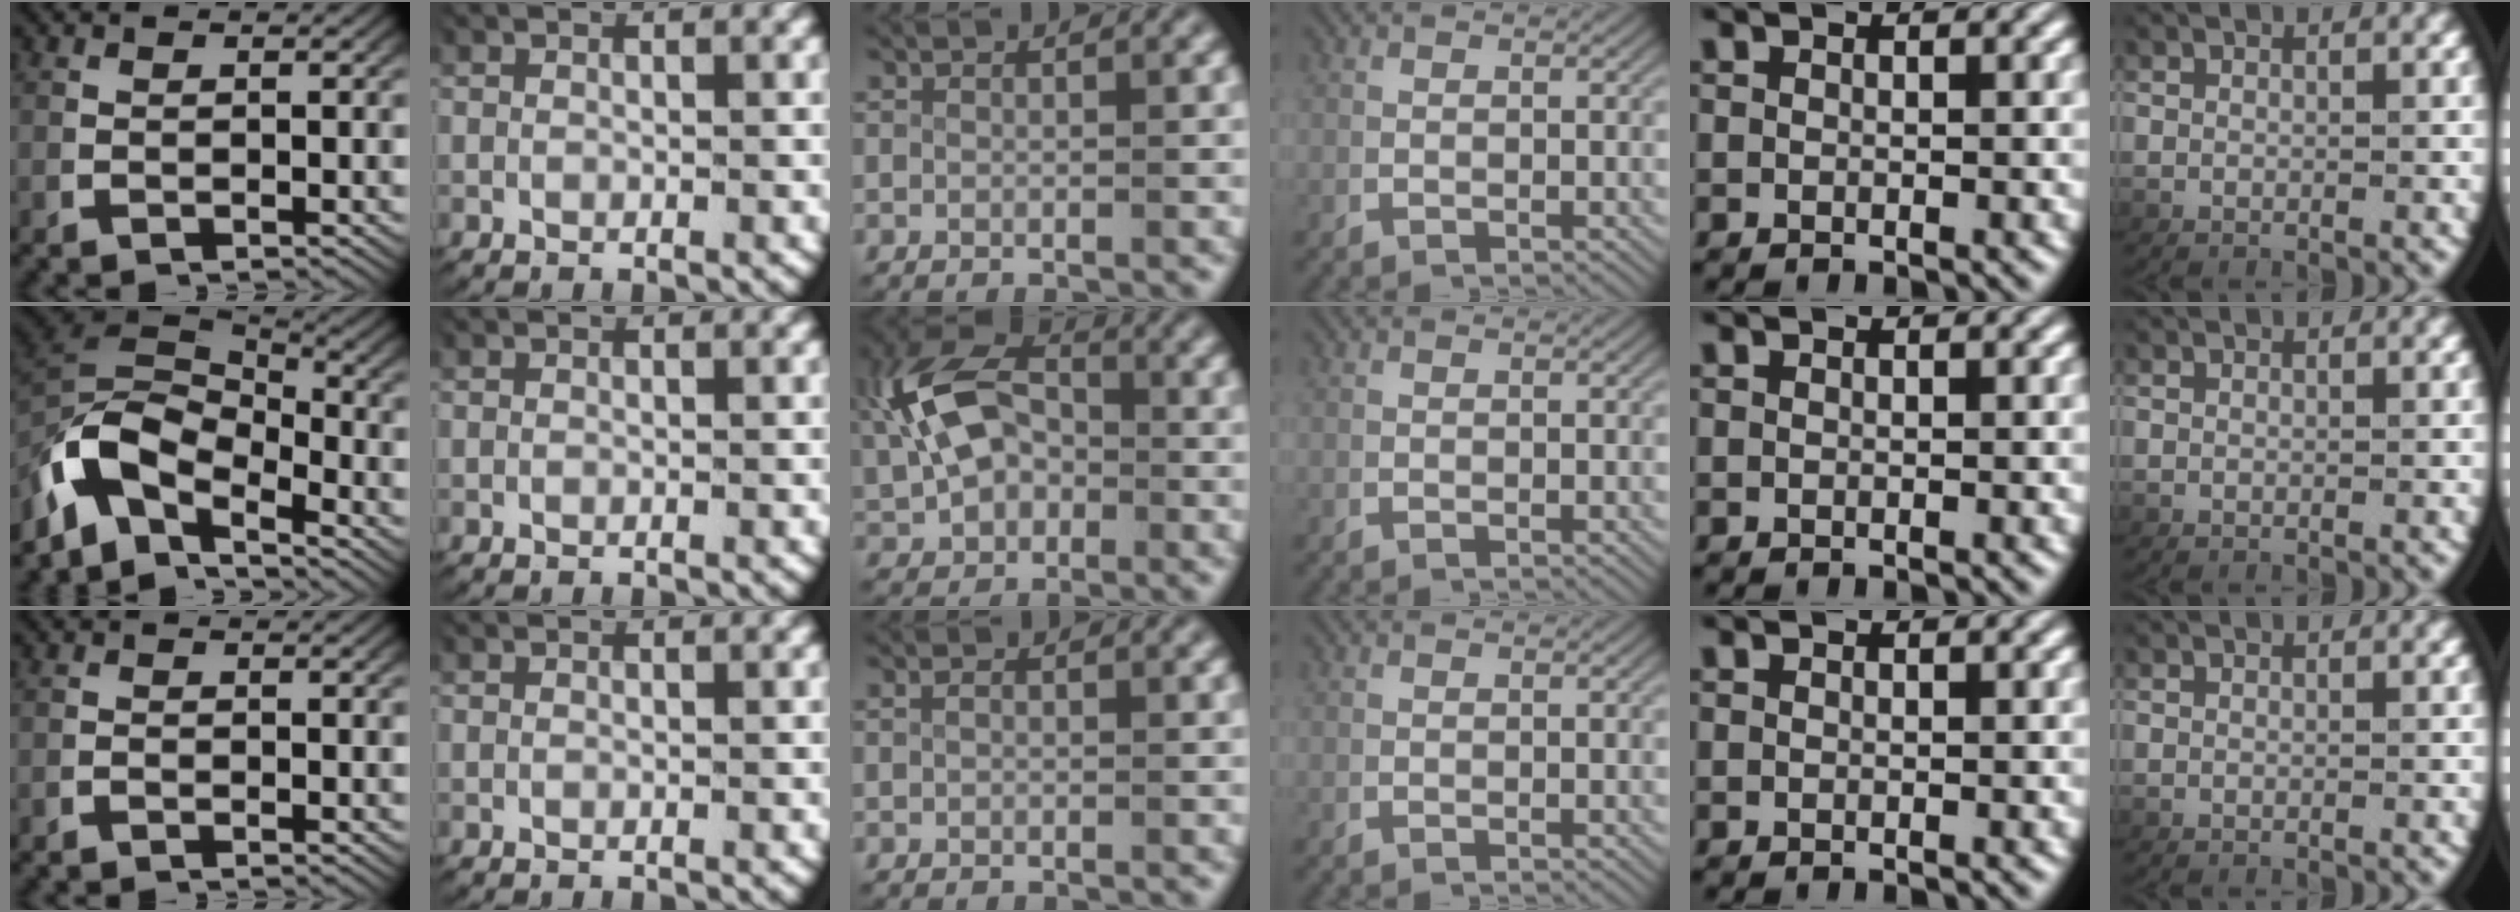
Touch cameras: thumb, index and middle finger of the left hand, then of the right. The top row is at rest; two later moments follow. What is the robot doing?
{"motion": "lift_and_place", "object": "fork"}